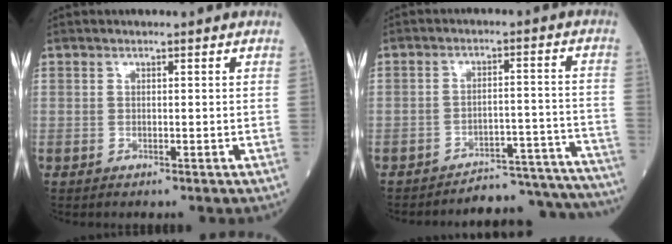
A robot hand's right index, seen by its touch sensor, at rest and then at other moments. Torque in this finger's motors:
{"motor_torque": [-0.15, -0.23, -0.36, -0.13]}